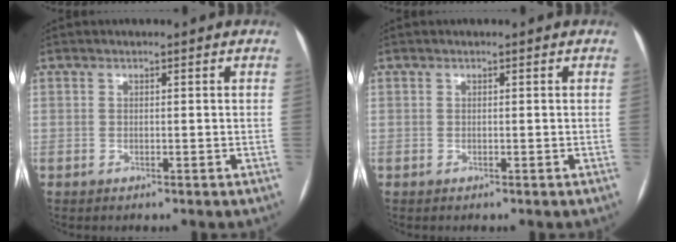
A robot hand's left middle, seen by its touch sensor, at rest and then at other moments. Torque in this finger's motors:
{"motor_torque": [0.00, 0.00, 0.00, 0.00]}